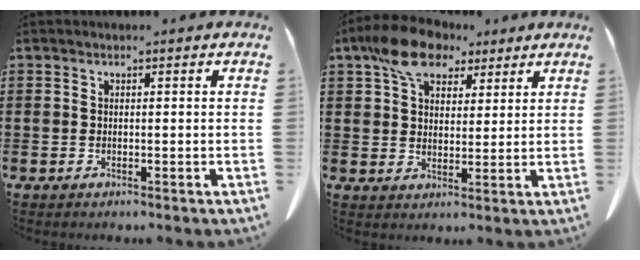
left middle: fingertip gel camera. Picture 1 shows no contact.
{"total": 8.9, "force": [6.2, 4.5, 4.5], "torque": [-0.104, 0.004, 0.114]}